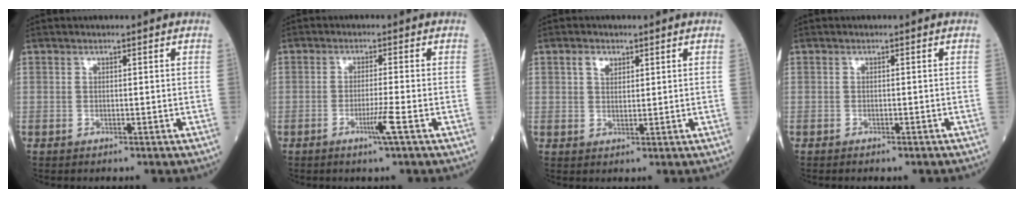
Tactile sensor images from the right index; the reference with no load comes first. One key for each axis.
{"total": 3.4, "fx": -1.6, "fy": -0.8, "fz": 2.9, "tx": -0.057, "ty": -0.008, "tz": -0.032}
{"total": 2.4, "fx": 1.3, "fy": 1.5, "fz": 1.4, "tx": -0.028, "ty": 0.004, "tz": 0.025}
{"total": 1.6, "fx": -1.4, "fy": 0.3, "fz": 0.8, "tx": -0.012, "ty": -0.004, "tz": -0.016}